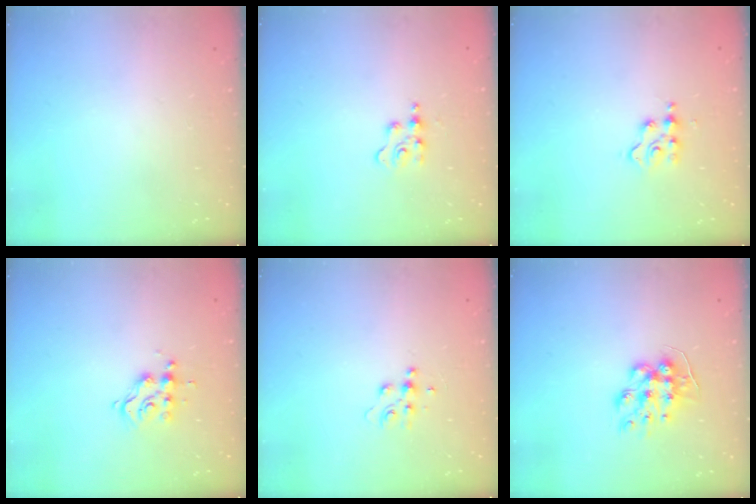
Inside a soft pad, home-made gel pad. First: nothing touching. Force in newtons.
{"total": 3.6, "press": 3.6, "slide": 0.4}
{"total": 3.0, "press": 3.0, "slide": 0.4}
{"total": 8.0, "press": 7.9, "slide": 0.7}
{"total": 5.8, "press": 5.8, "slide": 0.7}
{"total": 10.1, "press": 10.1, "slide": 0.6}